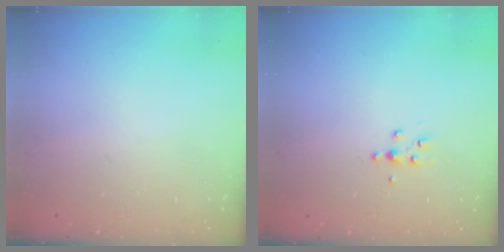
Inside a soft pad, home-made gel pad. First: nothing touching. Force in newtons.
{"total": 3.8, "press": 3.7, "slide": 0.4}